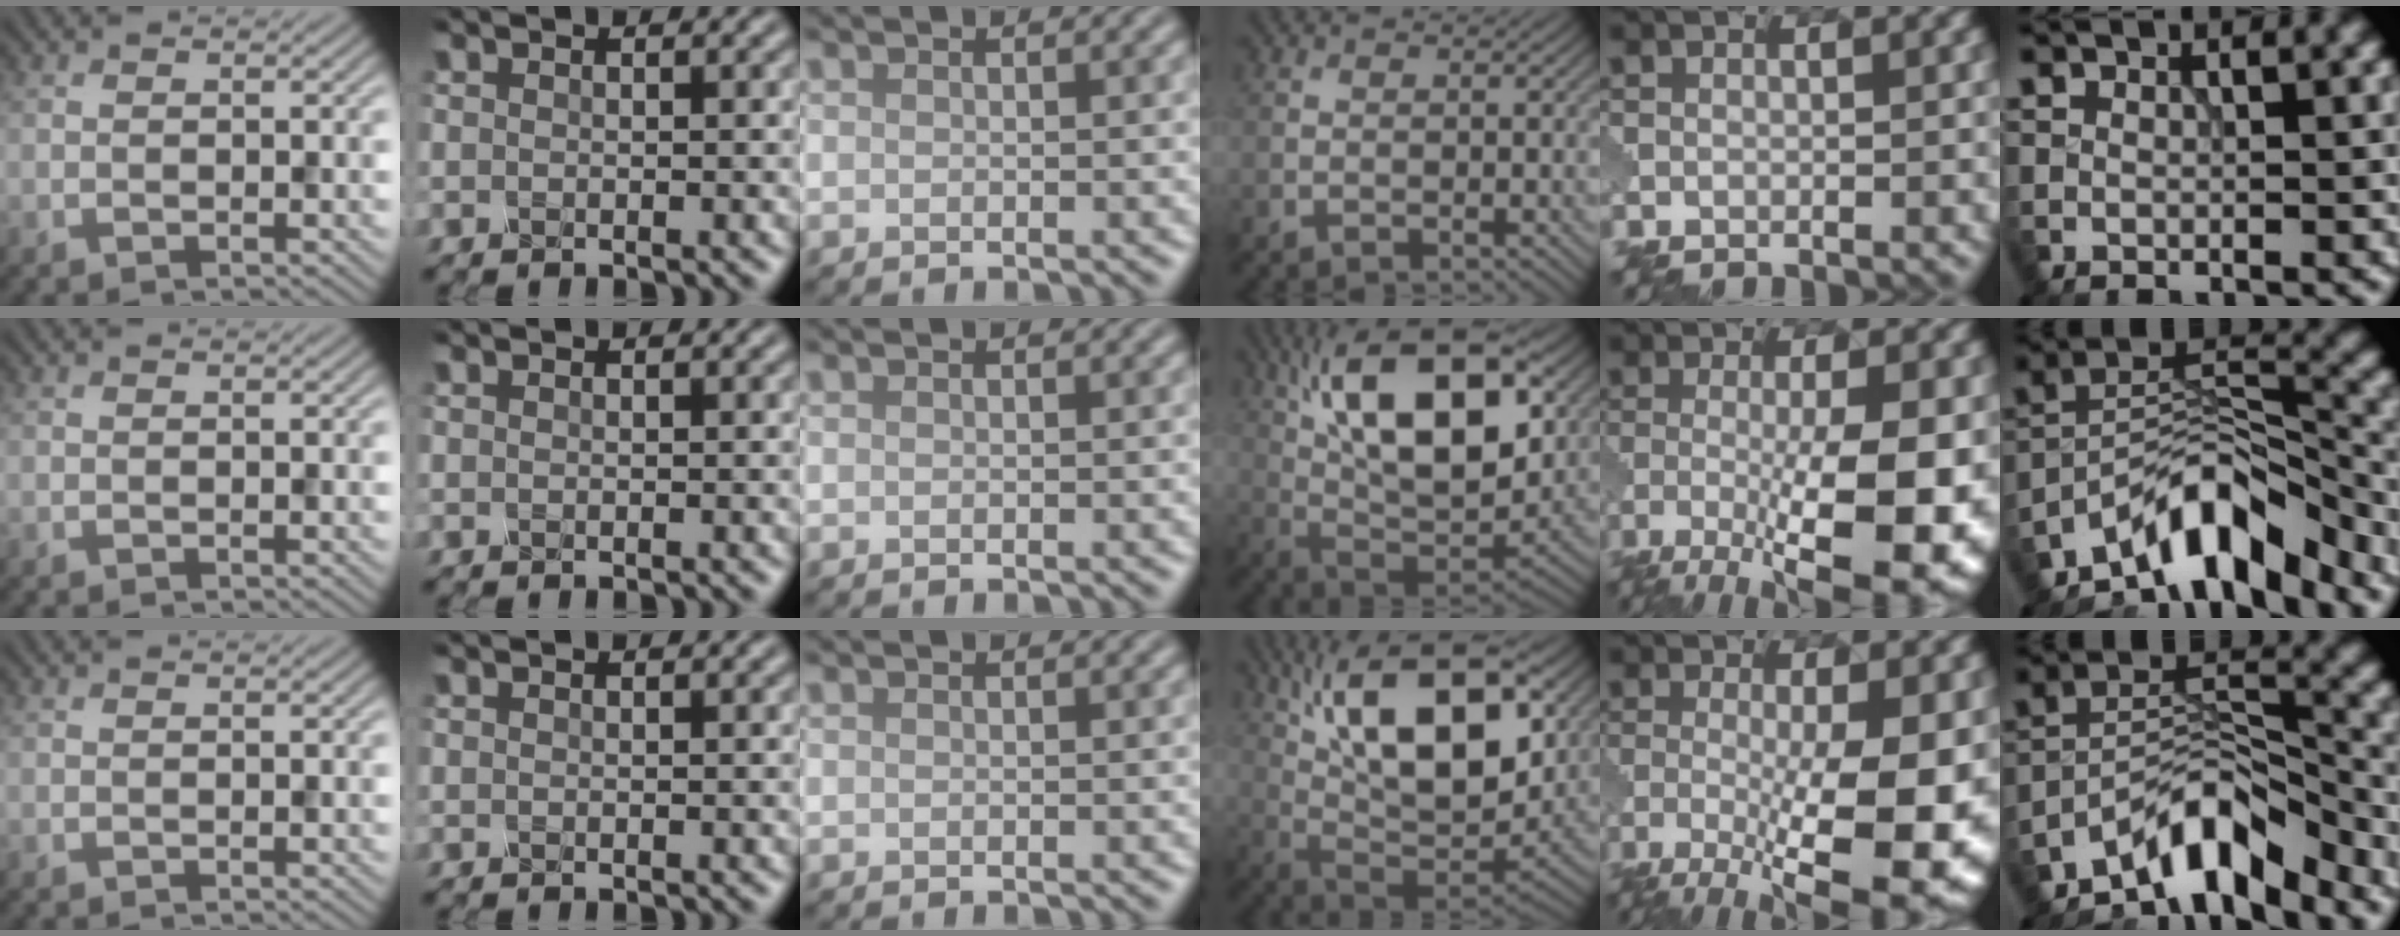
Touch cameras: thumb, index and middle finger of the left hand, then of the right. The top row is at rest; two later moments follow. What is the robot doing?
{"motion": "disassemble", "object": "glue stick"}